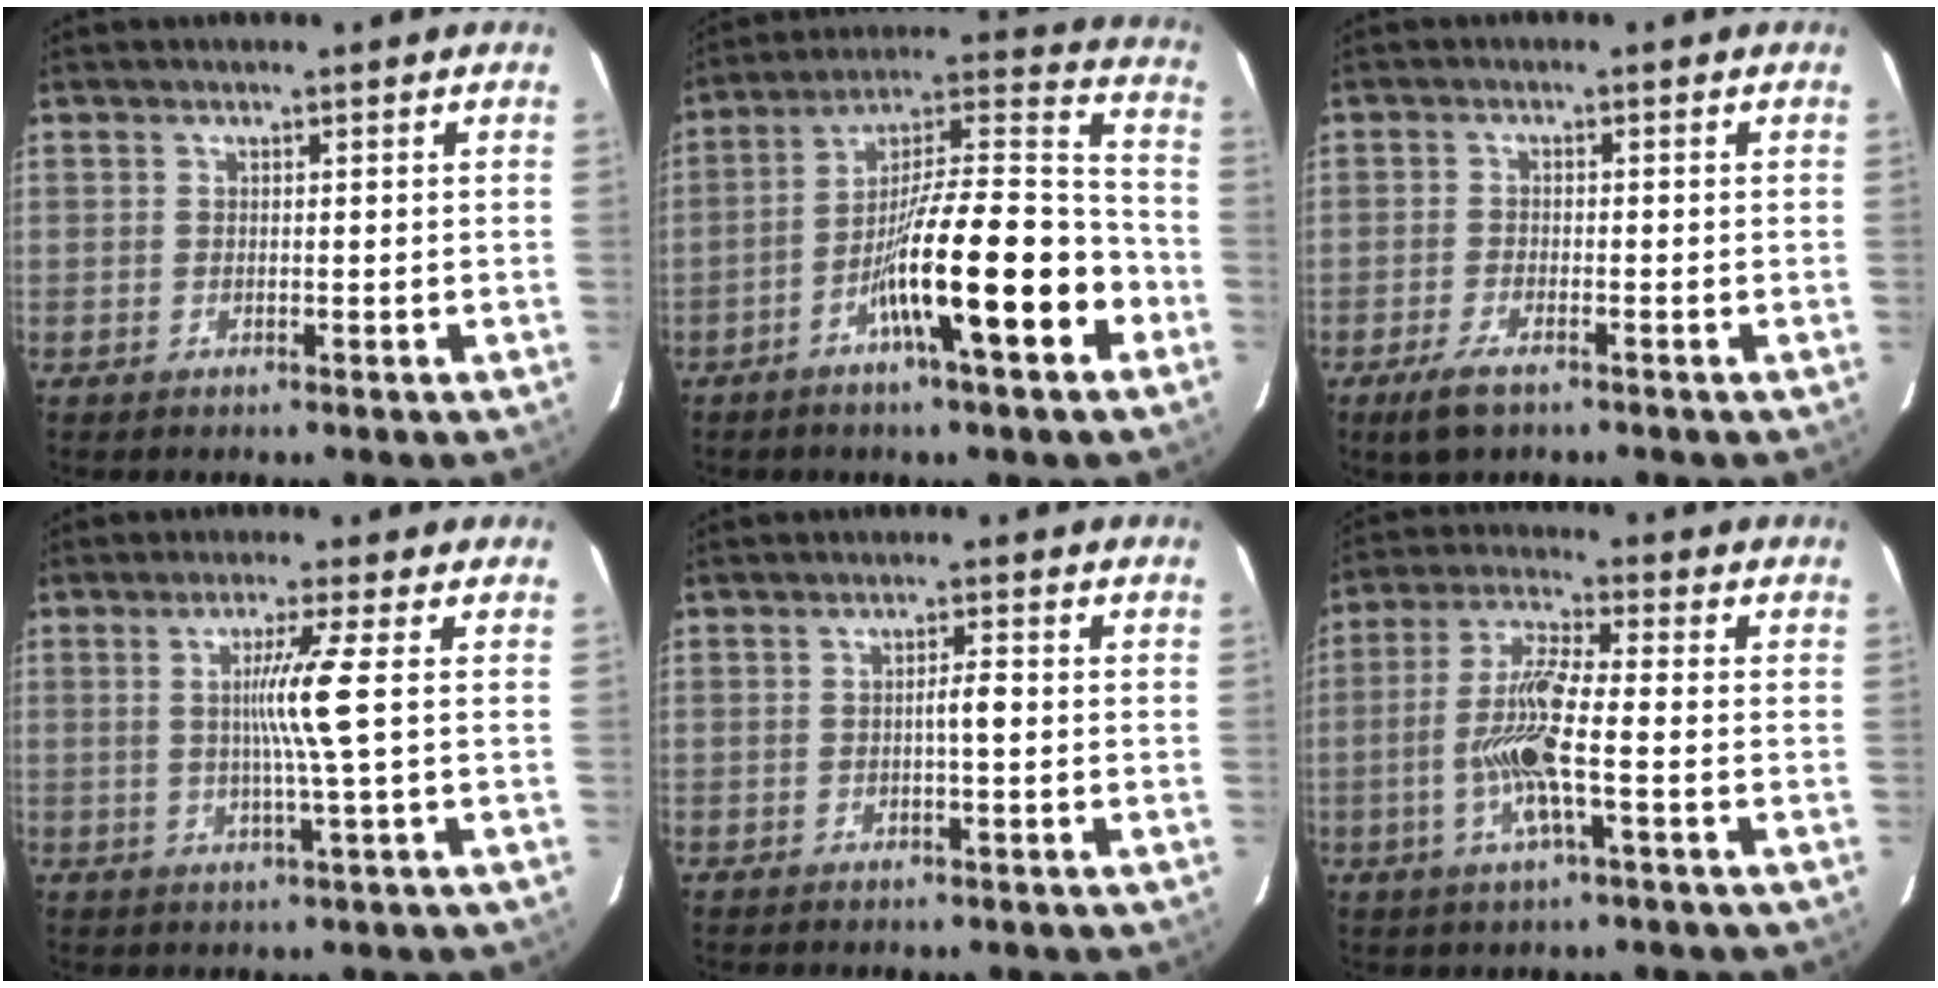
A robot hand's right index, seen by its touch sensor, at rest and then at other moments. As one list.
[{"total": 18.1, "force": [-7.3, 1.8, 16.4], "torque": [-0.271, 0.003, -0.122]}, {"total": 4.1, "force": [-2.7, 1.2, 2.8], "torque": [-0.066, -0.006, -0.045]}, {"total": 5.9, "force": [0.5, -2.0, 5.6], "torque": [-0.106, -0.008, 0.012]}, {"total": 1.9, "force": [-0.3, 0.1, 1.9], "torque": [-0.030, 0.003, -0.006]}, {"total": 10.3, "force": [-2.3, 0.9, 10.0], "torque": [-0.201, -0.001, -0.050]}]